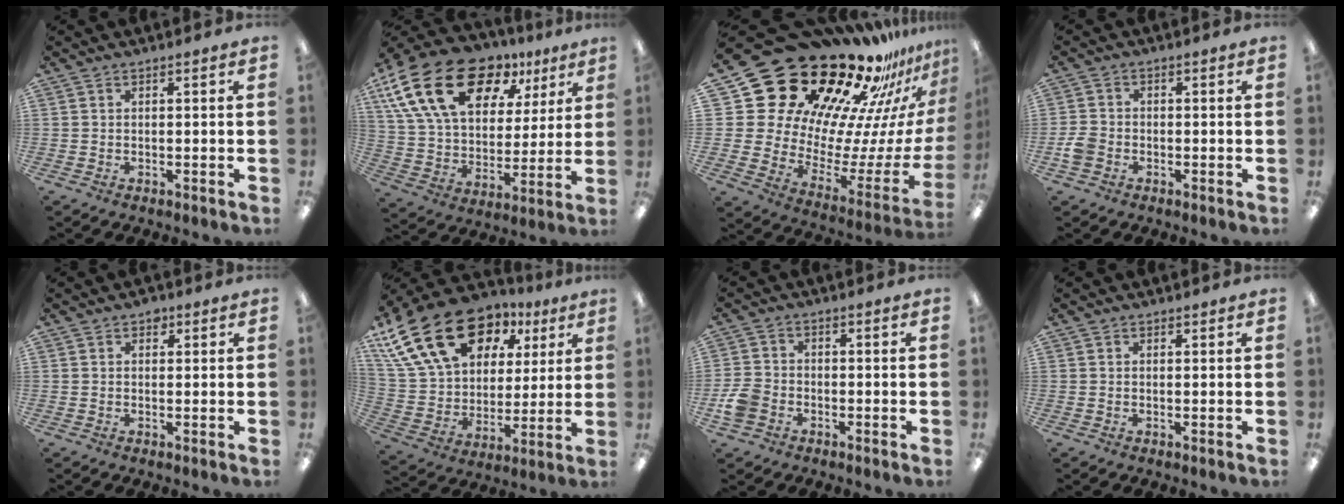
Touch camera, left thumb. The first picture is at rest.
{"total": 23.2, "force": [12.6, 13.4, 14.1], "torque": [-0.268, -0.059, 0.226]}
{"total": 28.0, "force": [21.4, 13.4, 12.0], "torque": [-0.161, -0.219, 0.412]}
{"total": 4.2, "force": [-1.7, 3.3, 1.9], "torque": [-0.027, 0.014, -0.027]}
{"total": 2.0, "force": [1.2, 1.4, 0.8], "torque": [-0.001, -0.002, 0.017]}
{"total": 24.9, "force": [12.9, 16.3, 13.8], "torque": [-0.270, -0.052, 0.240]}
{"total": 5.7, "force": [-2.4, 4.5, 2.6], "torque": [-0.051, 0.019, -0.043]}
{"total": 0.7, "force": [0.5, 0.5, -0.1], "torque": [0.010, -0.002, 0.007]}